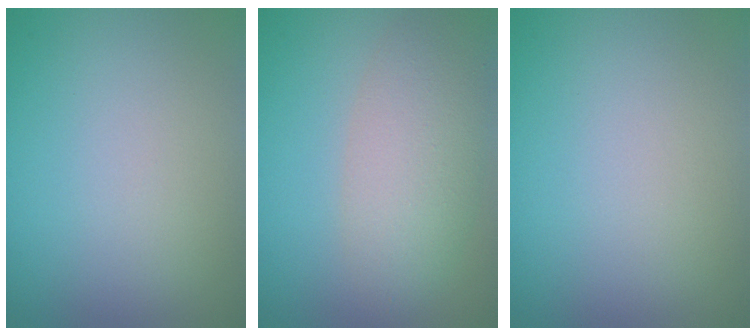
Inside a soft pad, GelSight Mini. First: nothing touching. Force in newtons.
{"total": 5.2, "press": 5.2, "slide": 0.3}
{"total": 0.0}